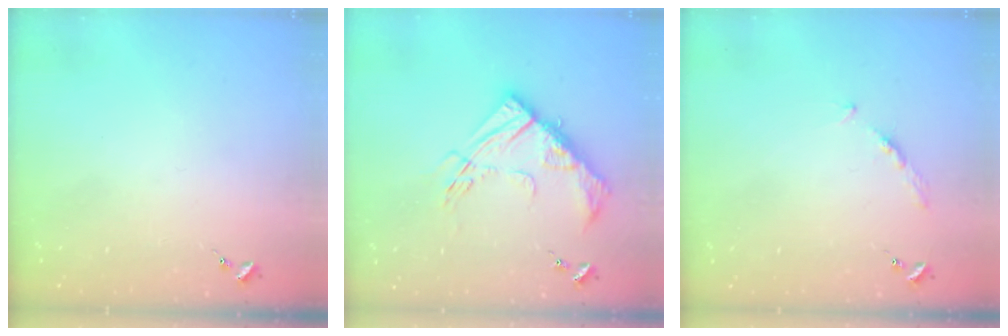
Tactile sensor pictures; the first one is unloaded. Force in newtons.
{"total": 17.2, "press": 17.1, "slide": 1.6}
{"total": 3.9, "press": 3.9, "slide": 0.5}